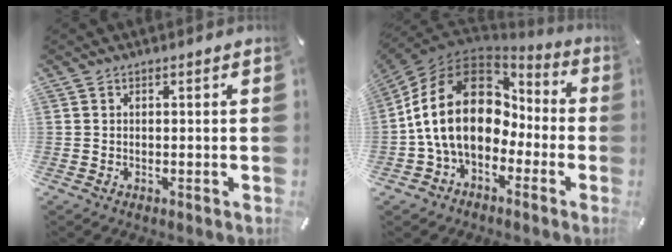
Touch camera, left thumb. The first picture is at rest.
{"total": 21.0, "force": [0.6, 15.2, 14.5], "torque": [-0.298, 0.018, 0.012]}